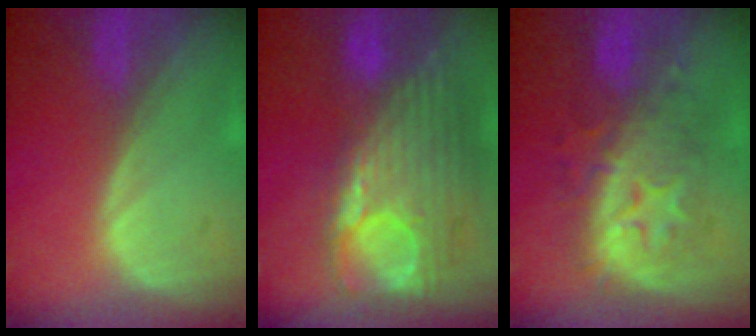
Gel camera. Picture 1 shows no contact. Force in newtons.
{"total": 12.7, "press": 10.7, "slide": 6.8}
{"total": 8.3, "press": 8.3, "slide": 0.8}